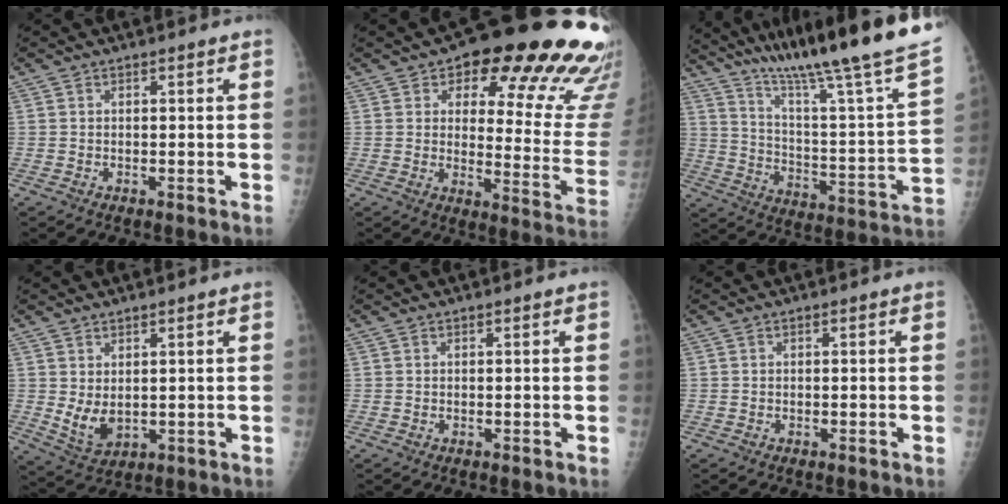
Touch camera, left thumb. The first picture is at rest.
{"total": 23.4, "force": [14.8, 9.3, 15.6], "torque": [-0.138, -0.075, 0.178]}
{"total": 30.0, "force": [21.7, 2.5, 20.6], "torque": [-0.317, -0.077, 0.326]}
{"total": 5.6, "force": [1.7, 2.9, 4.4], "torque": [-0.076, -0.020, 0.044]}
{"total": 0.0}
{"total": 0.0}